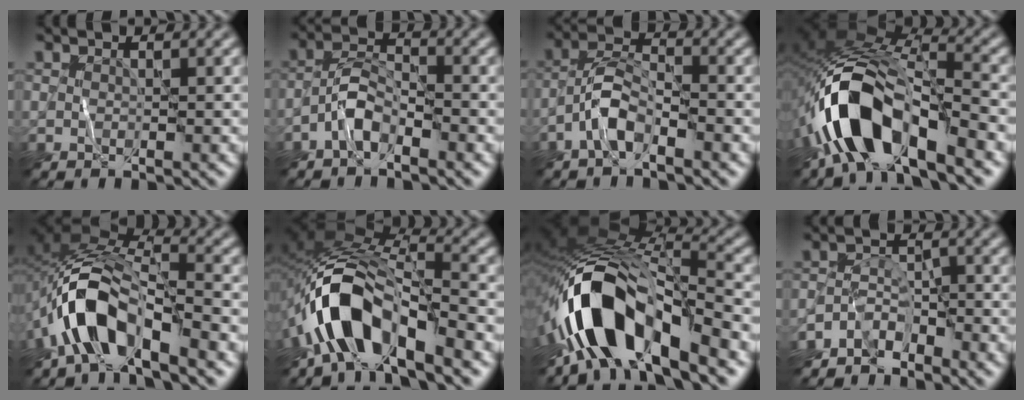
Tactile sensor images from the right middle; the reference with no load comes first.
{"total": 2.8, "force": [-1.9, 1.1, 1.8], "torque": [-0.030, 0.013, -0.045]}
{"total": 3.4, "force": [-2.1, 1.1, 2.4], "torque": [-0.043, 0.013, -0.050]}
{"total": 10.4, "force": [-5.4, 4.6, 7.5], "torque": [-0.140, 0.011, -0.106]}
{"total": 7.9, "force": [-4.3, 3.5, 5.7], "torque": [-0.101, 0.008, -0.090]}
{"total": 8.6, "force": [-5.1, 3.7, 6.0], "torque": [-0.103, 0.010, -0.101]}
{"total": 12.2, "force": [-6.2, 4.7, 9.3], "torque": [-0.162, 0.009, -0.119]}
{"total": 3.3, "force": [-2.9, 1.4, 0.8], "torque": [-0.001, 0.000, -0.063]}